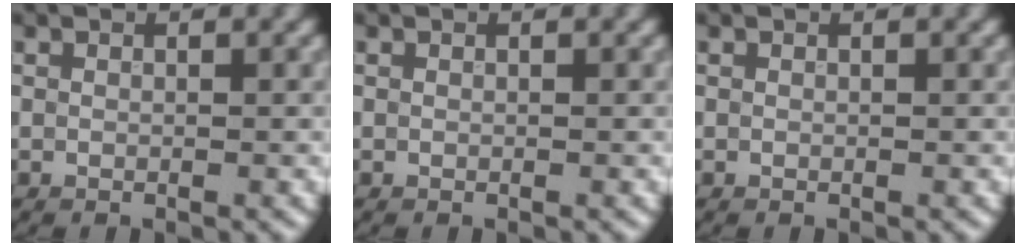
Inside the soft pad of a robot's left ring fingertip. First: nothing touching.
{"total": 0.0}
{"total": 0.0}